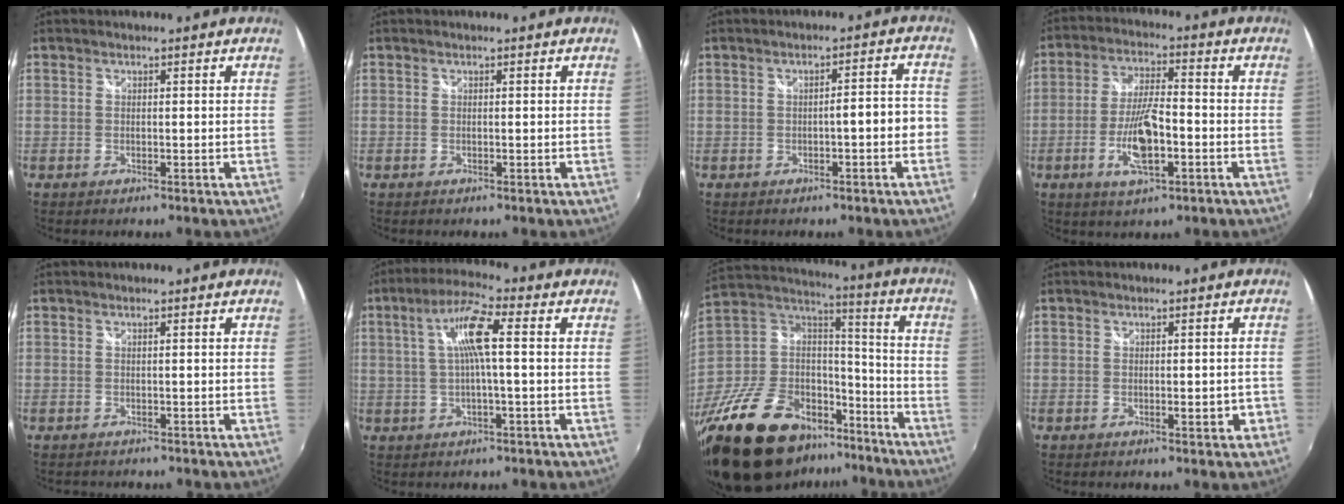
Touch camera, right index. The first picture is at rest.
{"total": 0.0}
{"total": 3.7, "force": [-1.6, 0.5, 3.3], "torque": [-0.051, 0.013, -0.017]}
{"total": 9.7, "force": [-3.2, 2.7, 8.8], "torque": [-0.174, 0.000, -0.056]}
{"total": 1.3, "force": [-1.2, 0.2, 0.5], "torque": [-0.010, -0.005, -0.016]}
{"total": 8.0, "force": [1.1, 0.8, 7.9], "torque": [-0.149, 0.015, 0.022]}
{"total": 33.6, "force": [-22.6, 18.1, 17.1], "torque": [-0.364, 0.022, -0.347]}
{"total": 2.5, "force": [-1.0, 1.0, 2.1], "torque": [-0.027, 0.005, -0.006]}